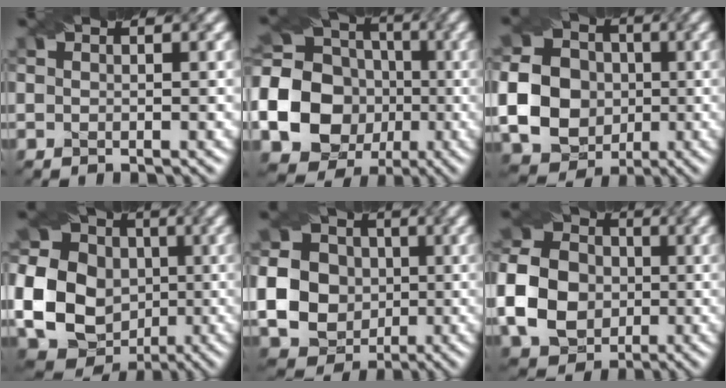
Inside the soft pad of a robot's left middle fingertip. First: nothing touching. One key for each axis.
{"total": 24.3, "fx": -4.4, "fy": 22.4, "fz": 8.3, "tx": -0.180, "ty": -0.016, "tz": -0.125}
{"total": 15.4, "fx": -1.3, "fy": 14.4, "fz": 5.3, "tx": -0.142, "ty": -0.006, "tz": -0.049}
{"total": 20.4, "fx": -2.0, "fy": 18.9, "fz": 7.3, "tx": -0.180, "ty": 0.001, "tz": -0.069}
{"total": 17.6, "fx": -1.0, "fy": 16.8, "fz": 5.3, "tx": -0.140, "ty": -0.014, "tz": -0.049}
{"total": 8.6, "fx": -1.4, "fy": 7.3, "fz": 4.5, "tx": -0.106, "ty": 0.006, "tz": -0.035}